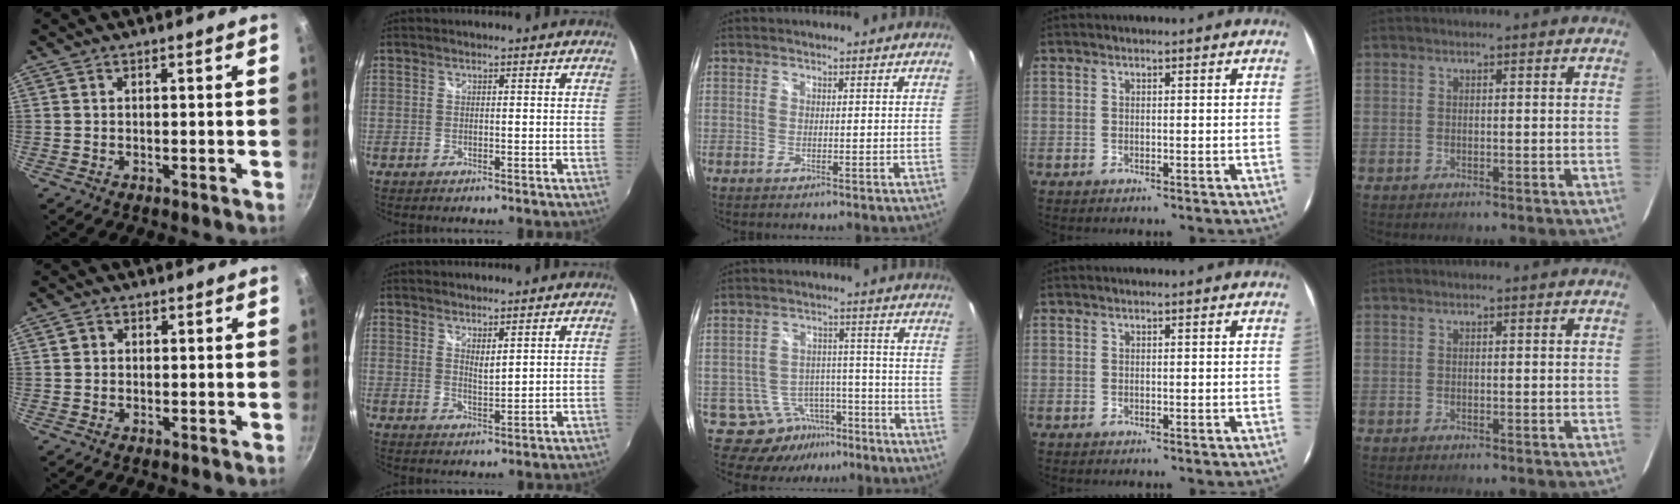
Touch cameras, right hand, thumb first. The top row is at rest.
{"thumb": {"total": 1.7, "force": [0.3, 1.6, 0.6], "torque": [-0.007, 0.003, 0.003]}, "index": {"total": 2.7, "force": [2.0, 0.7, 1.7], "torque": [-0.029, -0.005, 0.033]}, "middle": {"total": 7.3, "force": [-5.0, 5.2, 0.5], "torque": [-0.007, 0.030, -0.064]}}